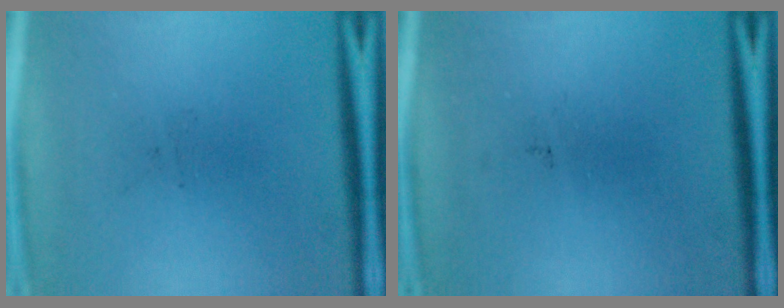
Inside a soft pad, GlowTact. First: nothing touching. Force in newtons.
{"total": 0.0}